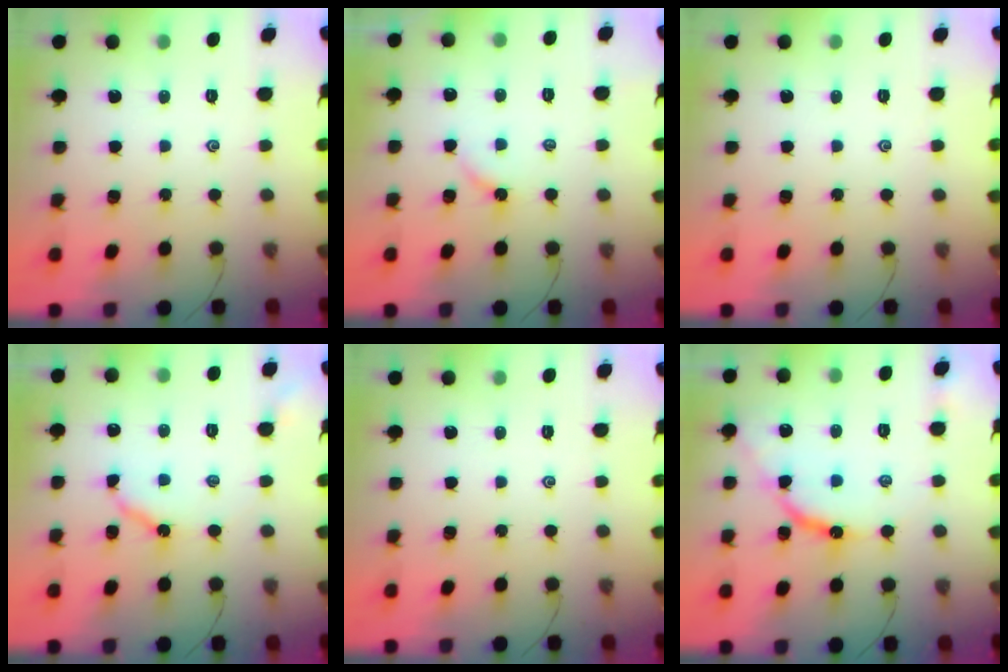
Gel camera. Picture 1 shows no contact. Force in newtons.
{"total": 4.6, "press": 4.5, "slide": 0.7}
{"total": 0.0}
{"total": 6.2, "press": 6.2, "slide": 0.7}
{"total": 0.0}
{"total": 11.0, "press": 10.9, "slide": 0.9}